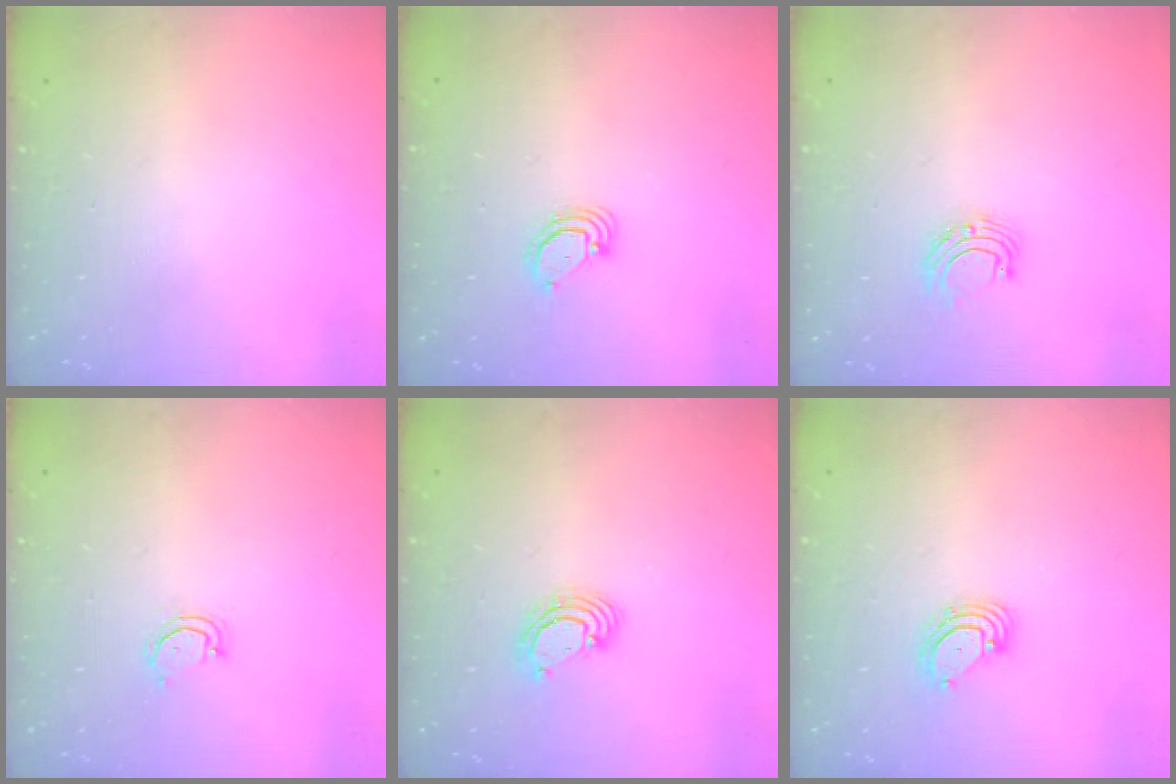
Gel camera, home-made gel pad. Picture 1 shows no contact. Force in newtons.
{"total": 2.9, "press": 2.9, "slide": 0.3}
{"total": 5.9, "press": 5.9, "slide": 0.5}
{"total": 2.9, "press": 2.9, "slide": 0.3}
{"total": 3.3, "press": 3.3, "slide": 0.2}
{"total": 3.6, "press": 3.6, "slide": 0.3}